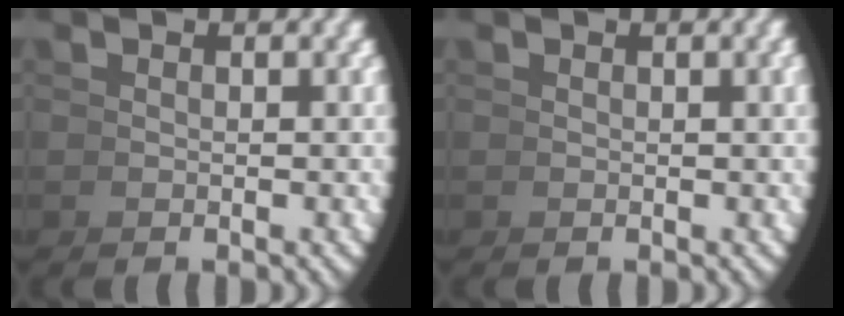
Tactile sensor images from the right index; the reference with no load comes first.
{"total": 1.4, "force": [0.5, 0.5, 1.2], "torque": [-0.009, 0.005, 0.005]}